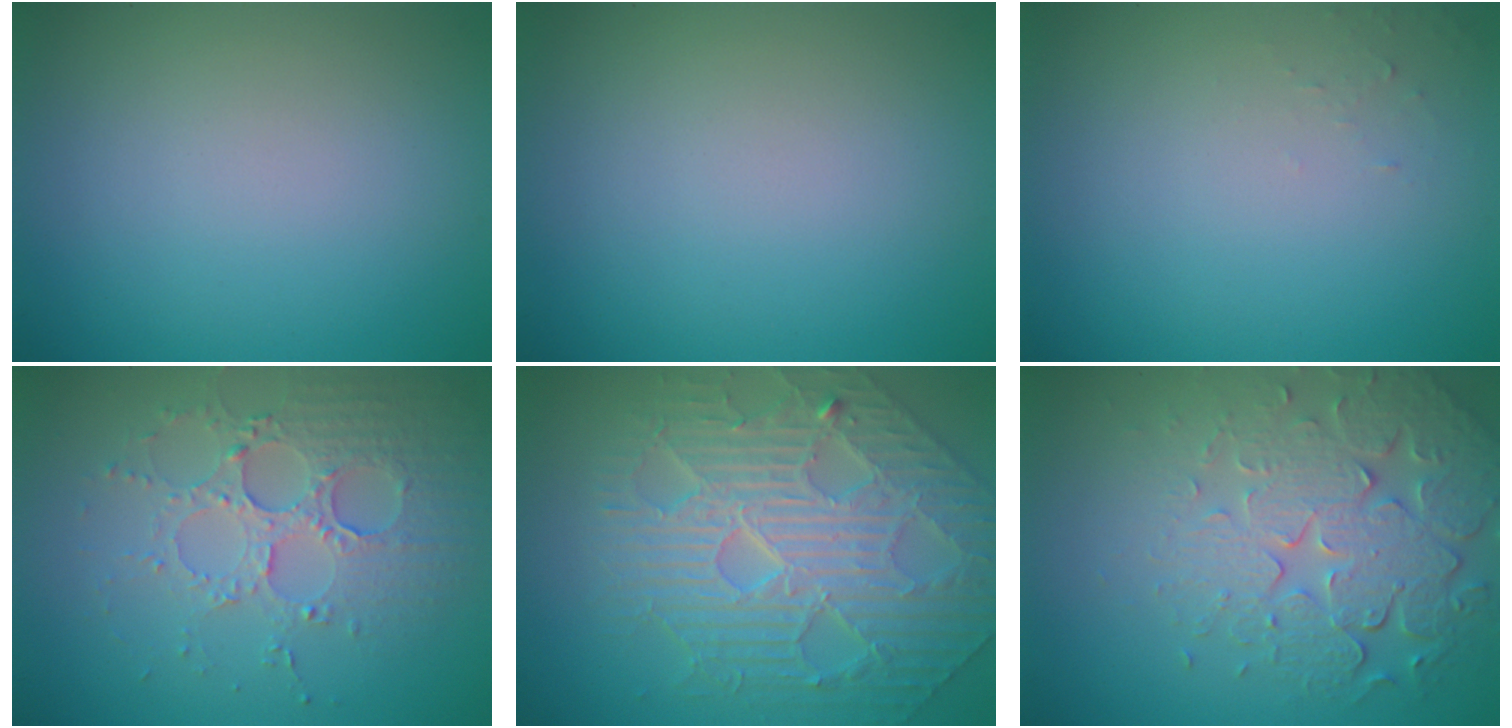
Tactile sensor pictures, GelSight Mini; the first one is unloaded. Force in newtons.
{"total": 0.0}
{"total": 0.6, "press": 0.6, "slide": 0.1}
{"total": 3.9, "press": 3.7, "slide": 1.3}
{"total": 6.8, "press": 5.8, "slide": 3.5}
{"total": 7.1, "press": 5.2, "slide": 4.8}